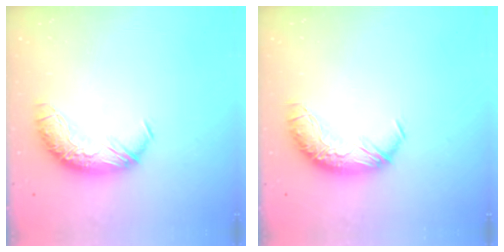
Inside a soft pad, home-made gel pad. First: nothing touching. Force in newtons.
{"total": 0.0}